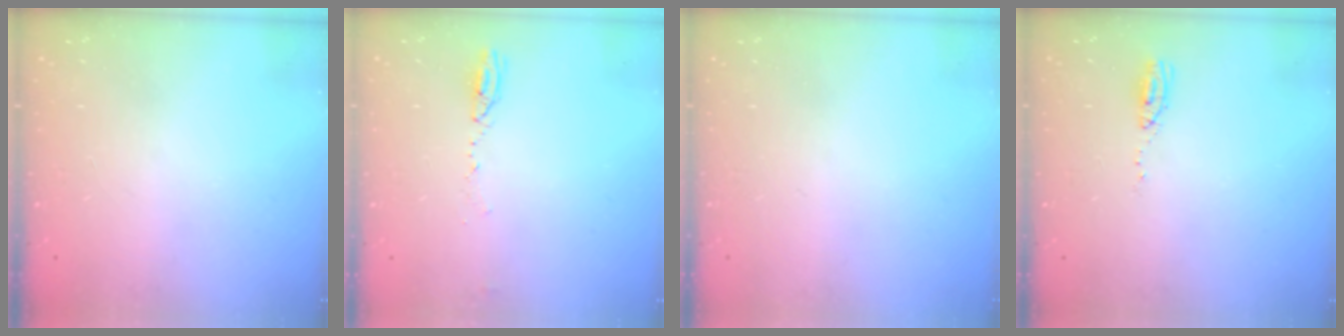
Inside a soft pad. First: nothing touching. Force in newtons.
{"total": 3.7, "press": 3.6, "slide": 1.1}
{"total": 0.0}
{"total": 3.9, "press": 3.7, "slide": 1.2}